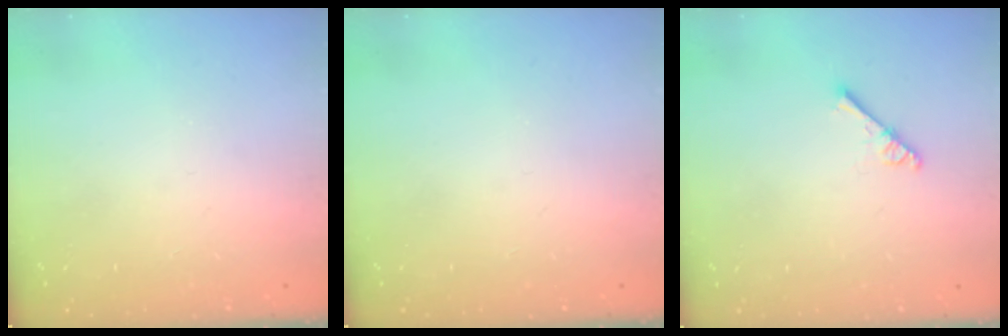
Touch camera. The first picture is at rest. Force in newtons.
{"total": 0.0}
{"total": 2.5, "press": 2.5, "slide": 0.3}